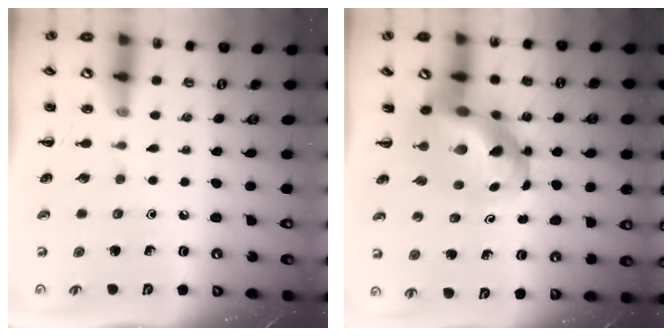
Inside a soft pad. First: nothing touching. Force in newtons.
{"total": 11.8, "press": 11.3, "slide": 3.1}